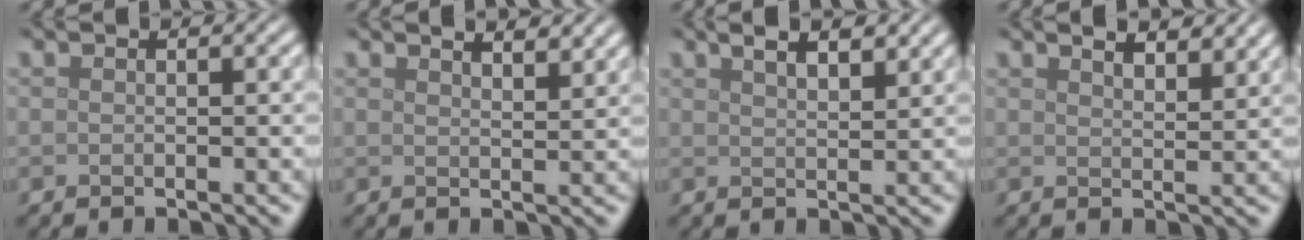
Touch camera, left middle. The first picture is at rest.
{"total": 4.2, "force": [3.3, 1.3, 2.2], "torque": [-0.007, 0.016, 0.021]}
{"total": 5.0, "force": [3.4, 1.9, 3.1], "torque": [-0.027, 0.026, 0.024]}
{"total": 4.7, "force": [3.6, 1.6, 2.5], "torque": [-0.021, 0.018, 0.025]}